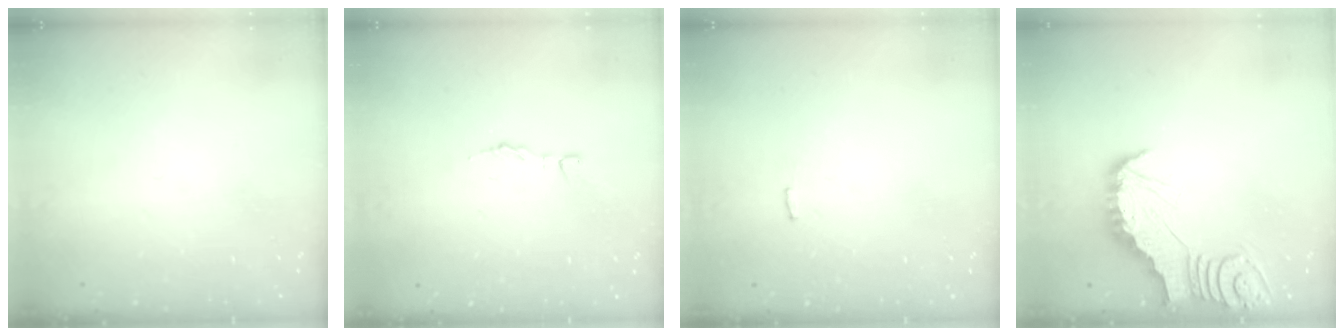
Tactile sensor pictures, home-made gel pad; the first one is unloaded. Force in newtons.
{"total": 3.5, "press": 3.5, "slide": 0.3}
{"total": 2.5, "press": 2.5, "slide": 0.1}
{"total": 2.3, "press": 2.3, "slide": 0.3}